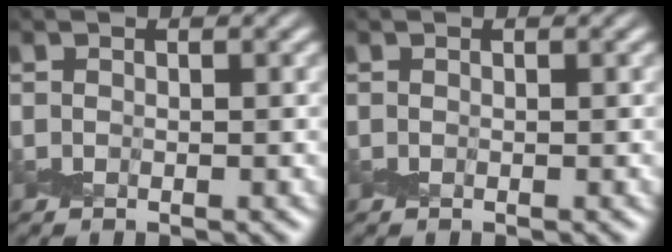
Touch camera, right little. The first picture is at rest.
{"total": 0.0}